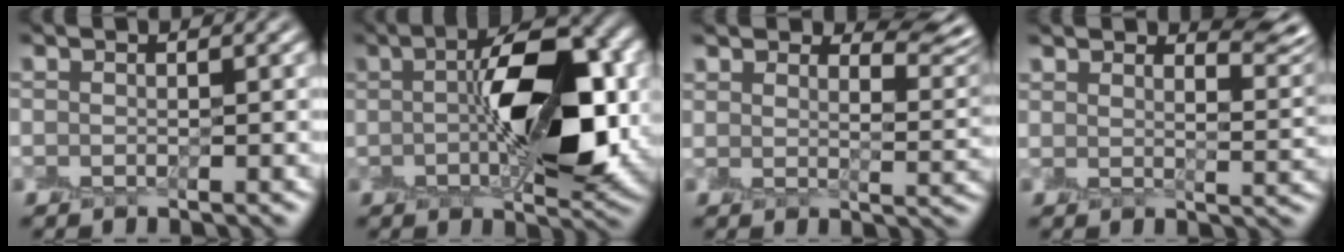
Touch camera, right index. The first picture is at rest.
{"total": 10.3, "force": [0.4, 4.0, 9.5], "torque": [-0.143, 0.013, 0.006]}
{"total": 7.0, "force": [6.0, 2.0, 3.0], "torque": [-0.030, 0.020, 0.074]}
{"total": 6.8, "force": [5.4, 2.1, 3.6], "torque": [-0.019, 0.026, 0.054]}